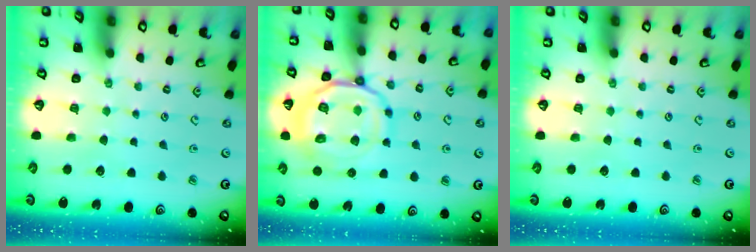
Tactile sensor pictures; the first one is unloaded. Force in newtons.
{"total": 16.7, "press": 16.6, "slide": 1.9}
{"total": 0.0}